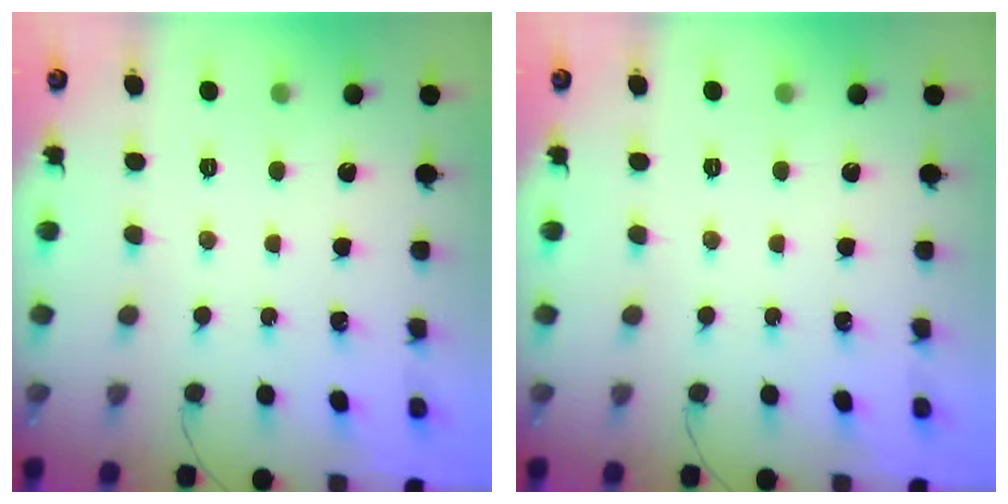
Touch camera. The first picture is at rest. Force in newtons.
{"total": 0.0}